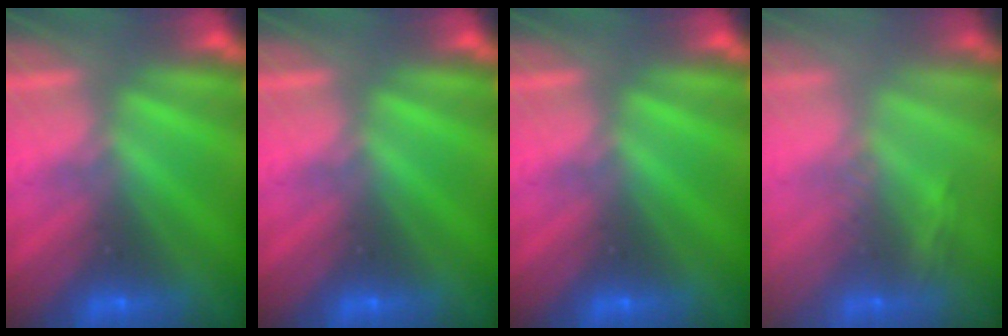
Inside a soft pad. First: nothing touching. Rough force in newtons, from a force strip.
{"total": 0.0}
{"total": 0.0}
{"total": 2.8}